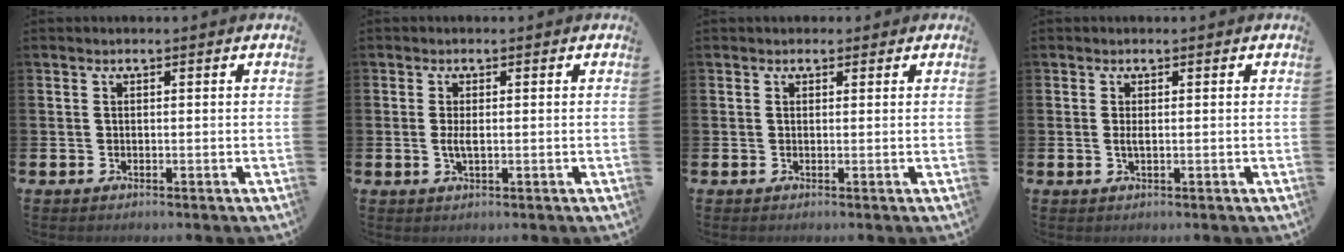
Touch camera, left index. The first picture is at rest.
{"total": 1.7, "force": [-0.1, 0.6, 1.6], "torque": [-0.028, 0.001, -0.003]}
{"total": 1.1, "force": [0.8, 0.8, 0.0], "torque": [0.008, 0.006, 0.012]}
{"total": 1.0, "force": [0.0, 0.2, 0.9], "torque": [-0.015, 0.000, -0.001]}